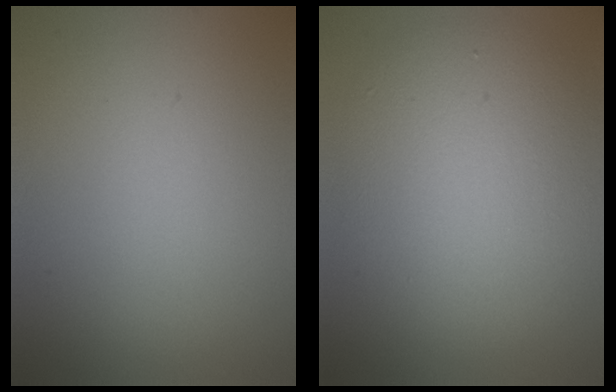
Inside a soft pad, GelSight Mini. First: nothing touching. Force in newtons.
{"total": 7.5, "press": 7.5, "slide": 0.3}